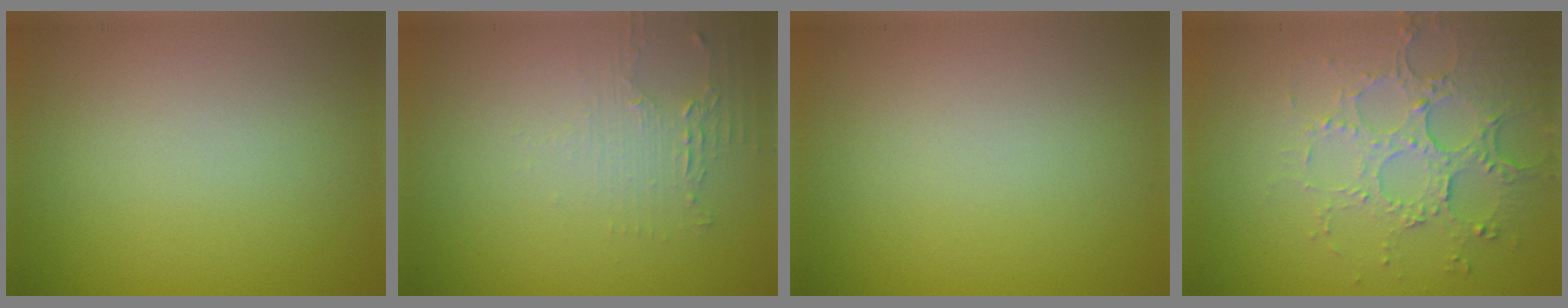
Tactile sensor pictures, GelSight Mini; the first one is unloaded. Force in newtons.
{"total": 1.7, "press": 1.7, "slide": 0.3}
{"total": 0.0}
{"total": 5.2, "press": 3.8, "slide": 3.5}